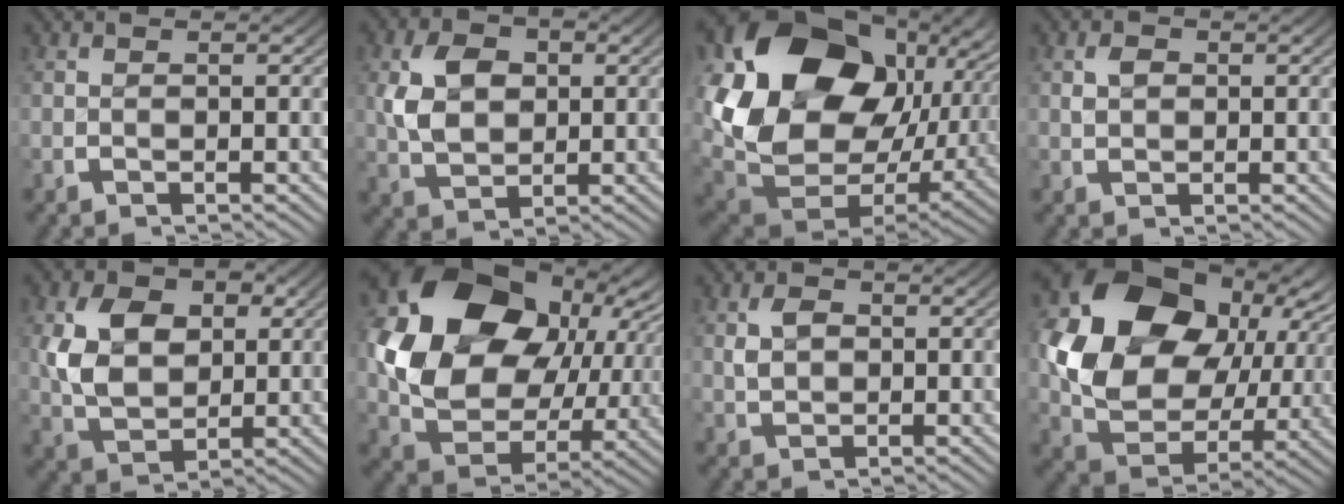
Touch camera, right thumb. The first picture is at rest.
{"total": 6.4, "force": [0.7, 4.9, 4.0], "torque": [-0.088, -0.015, 0.023]}
{"total": 21.9, "force": [0.3, 15.4, 15.5], "torque": [-0.327, -0.056, 0.029]}
{"total": 1.4, "force": [0.5, 1.2, 0.6], "torque": [-0.010, -0.004, 0.011]}
{"total": 8.8, "force": [0.7, 6.8, 5.6], "torque": [-0.126, -0.026, 0.023]}
{"total": 19.7, "force": [2.0, 14.0, 13.7], "torque": [-0.284, -0.025, 0.036]}
{"total": 2.2, "force": [0.4, 1.9, 1.2], "torque": [-0.027, -0.007, 0.012]}
{"total": 17.4, "force": [1.2, 12.6, 11.9], "torque": [-0.253, -0.031, 0.026]}